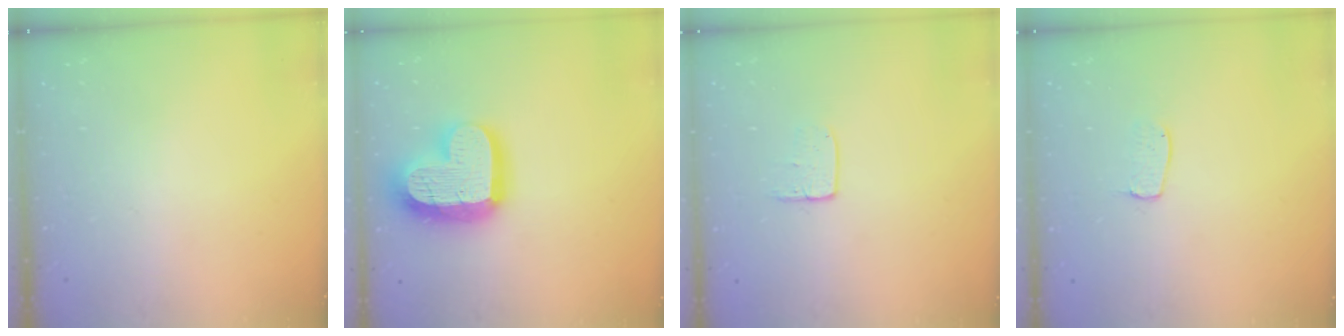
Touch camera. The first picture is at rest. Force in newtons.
{"total": 20.3, "press": 20.3, "slide": 1.8}
{"total": 5.4, "press": 5.4, "slide": 0.4}
{"total": 4.5, "press": 4.5, "slide": 0.3}